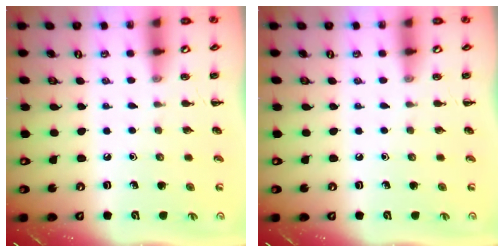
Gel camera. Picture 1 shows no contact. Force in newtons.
{"total": 0.0}